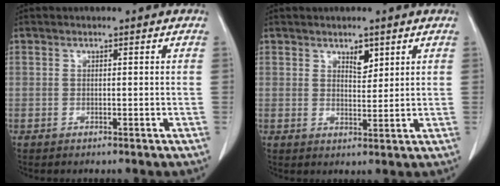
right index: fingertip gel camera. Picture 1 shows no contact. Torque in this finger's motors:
{"motor_torque": [0.02, 0.02, 0.01, 0.02]}